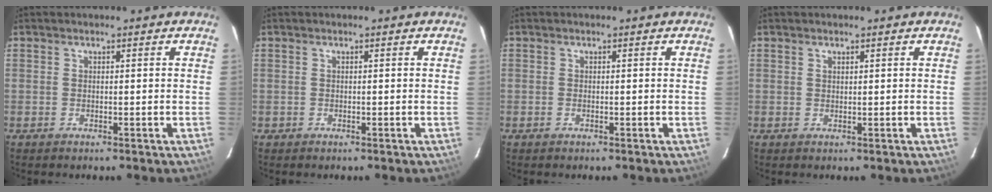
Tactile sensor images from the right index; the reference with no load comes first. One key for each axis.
{"total": 0.5, "fx": -0.2, "fy": 0.3, "fz": -0.4, "tx": 0.007, "ty": 0.000, "tz": -0.002}
{"total": 0.0}
{"total": 0.6, "fx": 0.5, "fy": -0.1, "fz": -0.2, "tx": 0.004, "ty": -0.001, "tz": 0.011}